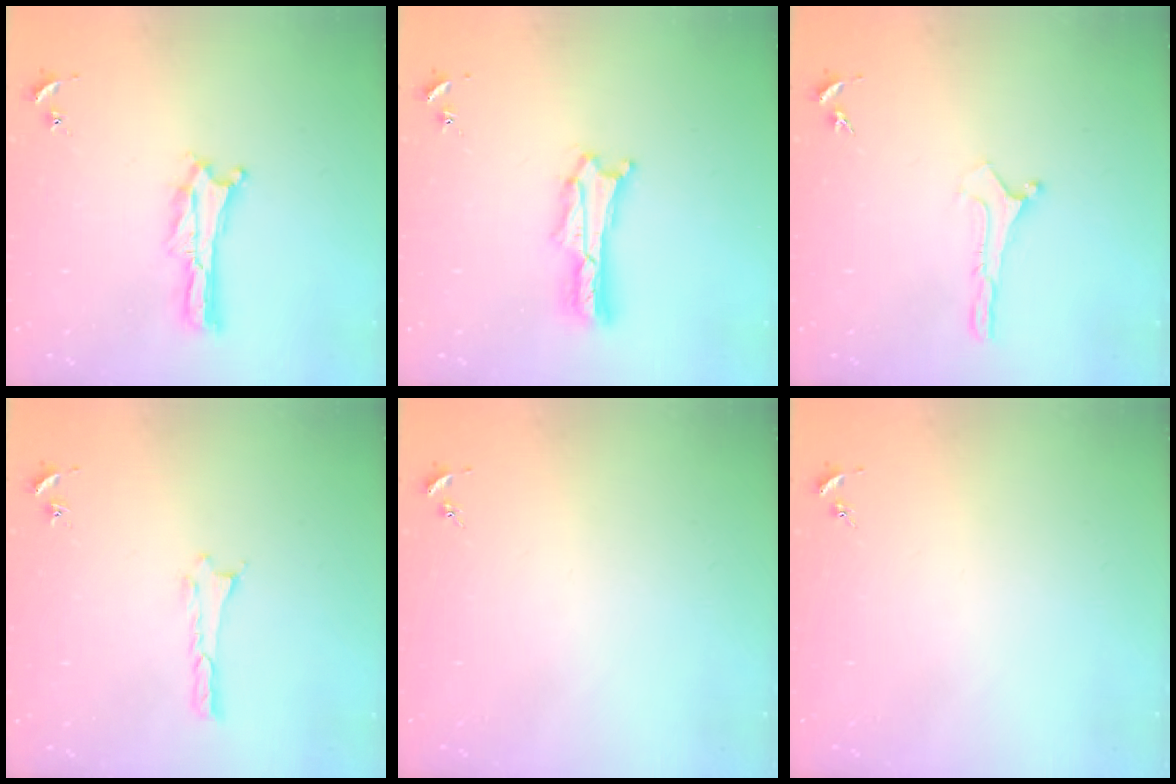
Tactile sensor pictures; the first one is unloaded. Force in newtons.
{"total": 1.7, "press": 1.7, "slide": 0.3}
{"total": 0.0}
{"total": 0.0}
{"total": 0.0}
{"total": 0.0}